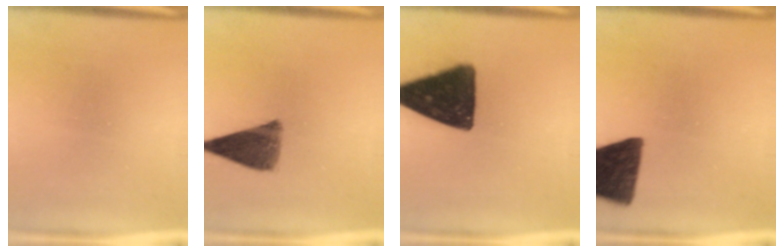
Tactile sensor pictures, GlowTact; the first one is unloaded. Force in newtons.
{"total": 8.8}
{"total": 17.6}
{"total": 14.4}